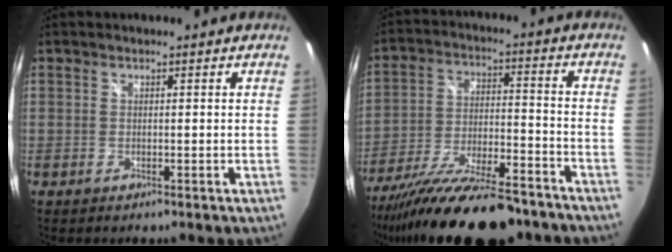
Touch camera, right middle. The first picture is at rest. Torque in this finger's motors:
{"motor_torque": [1.08, -1.06, 0.78, 0.21]}